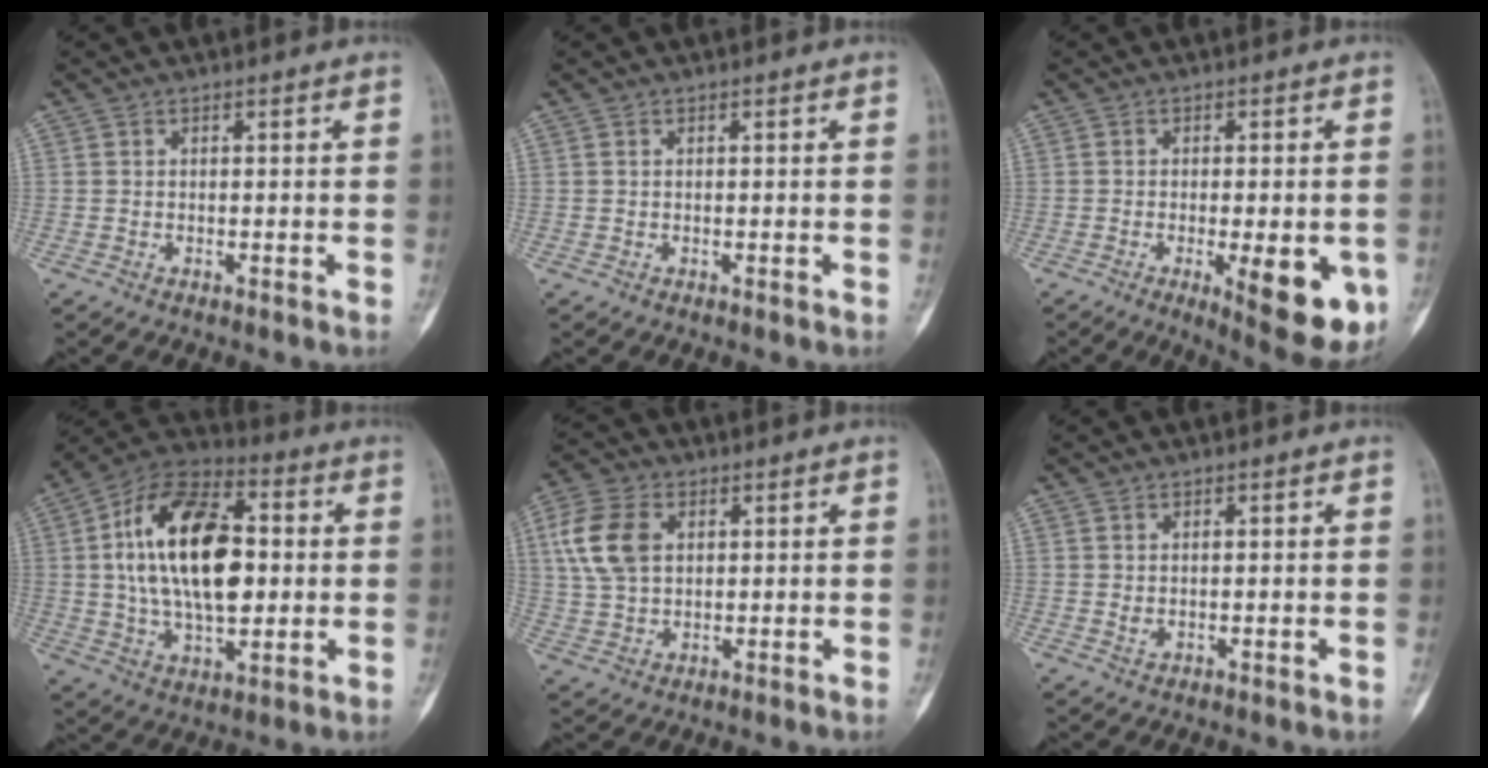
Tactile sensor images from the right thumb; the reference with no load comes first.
{"total": 0.0}
{"total": 13.0, "force": [-3.9, 4.2, 11.7], "torque": [-0.134, -0.013, -0.039]}
{"total": 22.9, "force": [2.3, 12.7, 19.0], "torque": [-0.311, 0.010, 0.036]}
{"total": 10.2, "force": [2.6, 6.9, 7.1], "torque": [-0.142, 0.005, 0.050]}
{"total": 1.5, "force": [0.3, 0.9, 1.2], "torque": [-0.018, 0.000, 0.009]}